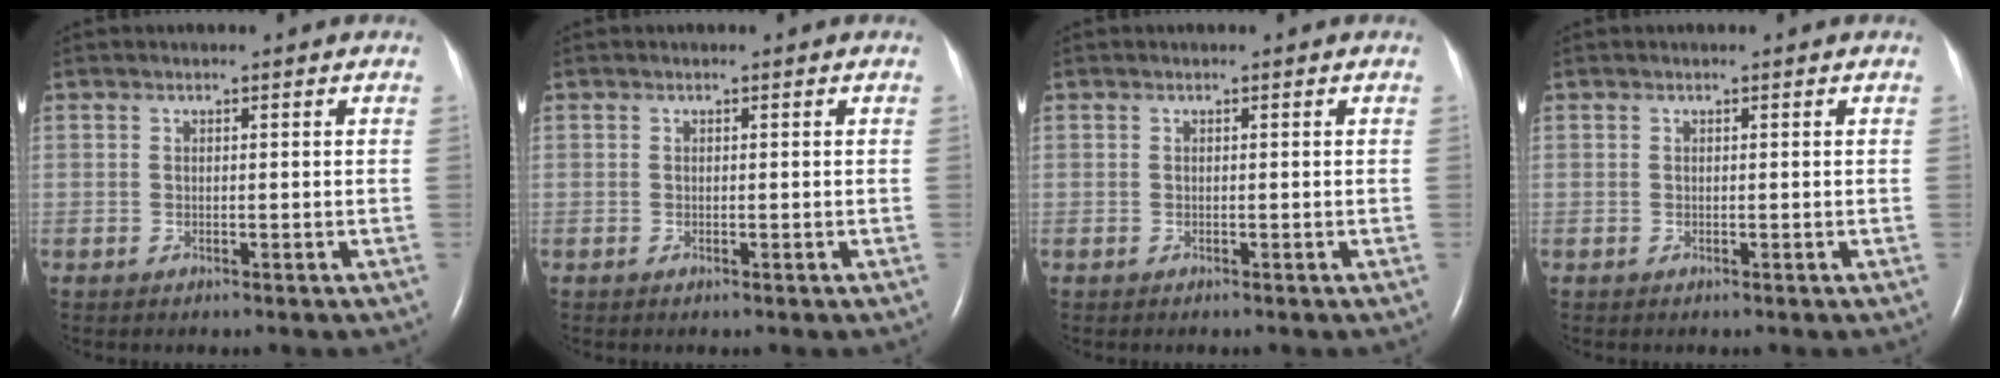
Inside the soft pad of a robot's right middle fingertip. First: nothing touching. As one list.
[{"total": 0.0}, {"total": 0.0}, {"total": 0.0}]